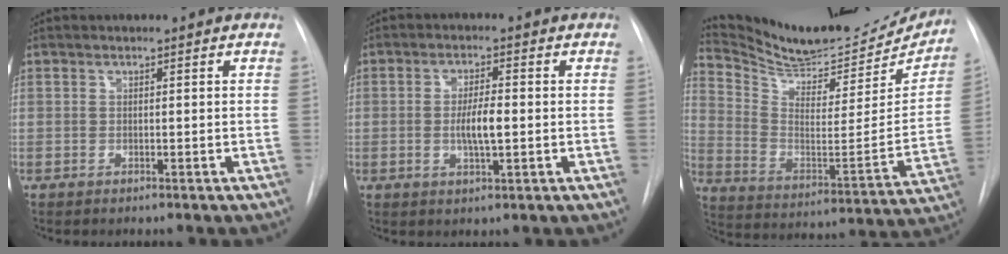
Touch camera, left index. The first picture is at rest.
{"total": 4.6, "force": [-1.3, 0.8, 4.3], "torque": [-0.083, -0.008, -0.019]}
{"total": 25.5, "force": [23.2, 6.4, 8.4], "torque": [-0.140, -0.063, 0.330]}